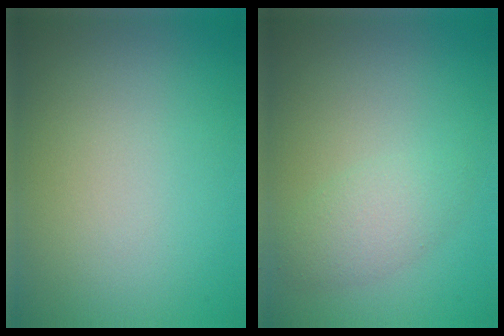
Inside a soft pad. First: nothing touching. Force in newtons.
{"total": 2.3, "press": 2.3, "slide": 0.1}